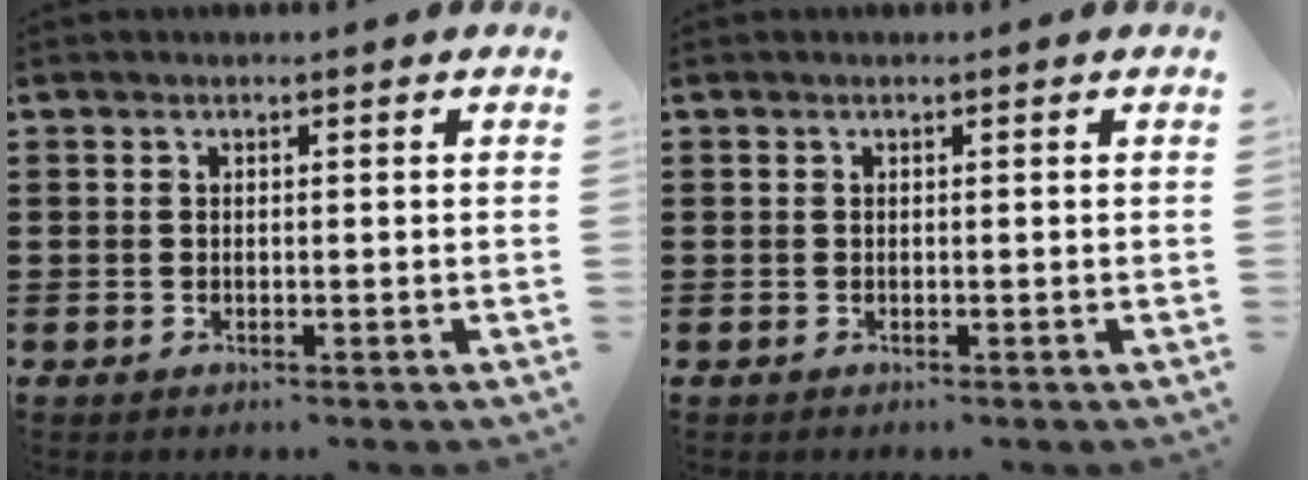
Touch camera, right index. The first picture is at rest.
{"total": 0.0}